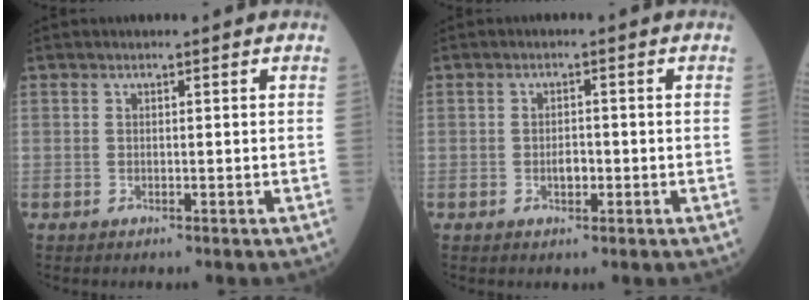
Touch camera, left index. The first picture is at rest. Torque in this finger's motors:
{"motor_torque": [0.10, -0.02, 0.03, 0.02]}